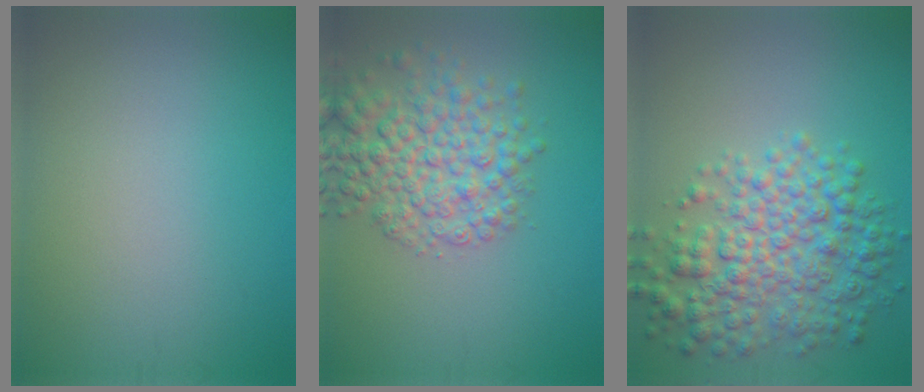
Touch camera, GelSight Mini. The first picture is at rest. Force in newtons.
{"total": 6.3, "press": 6.2, "slide": 0.2}
{"total": 6.8, "press": 6.8, "slide": 0.2}